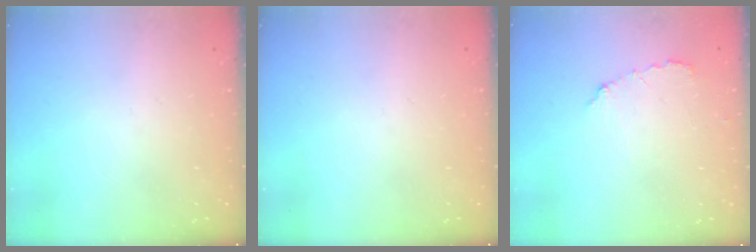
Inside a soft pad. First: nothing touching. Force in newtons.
{"total": 0.0}
{"total": 6.0, "press": 6.0, "slide": 0.3}